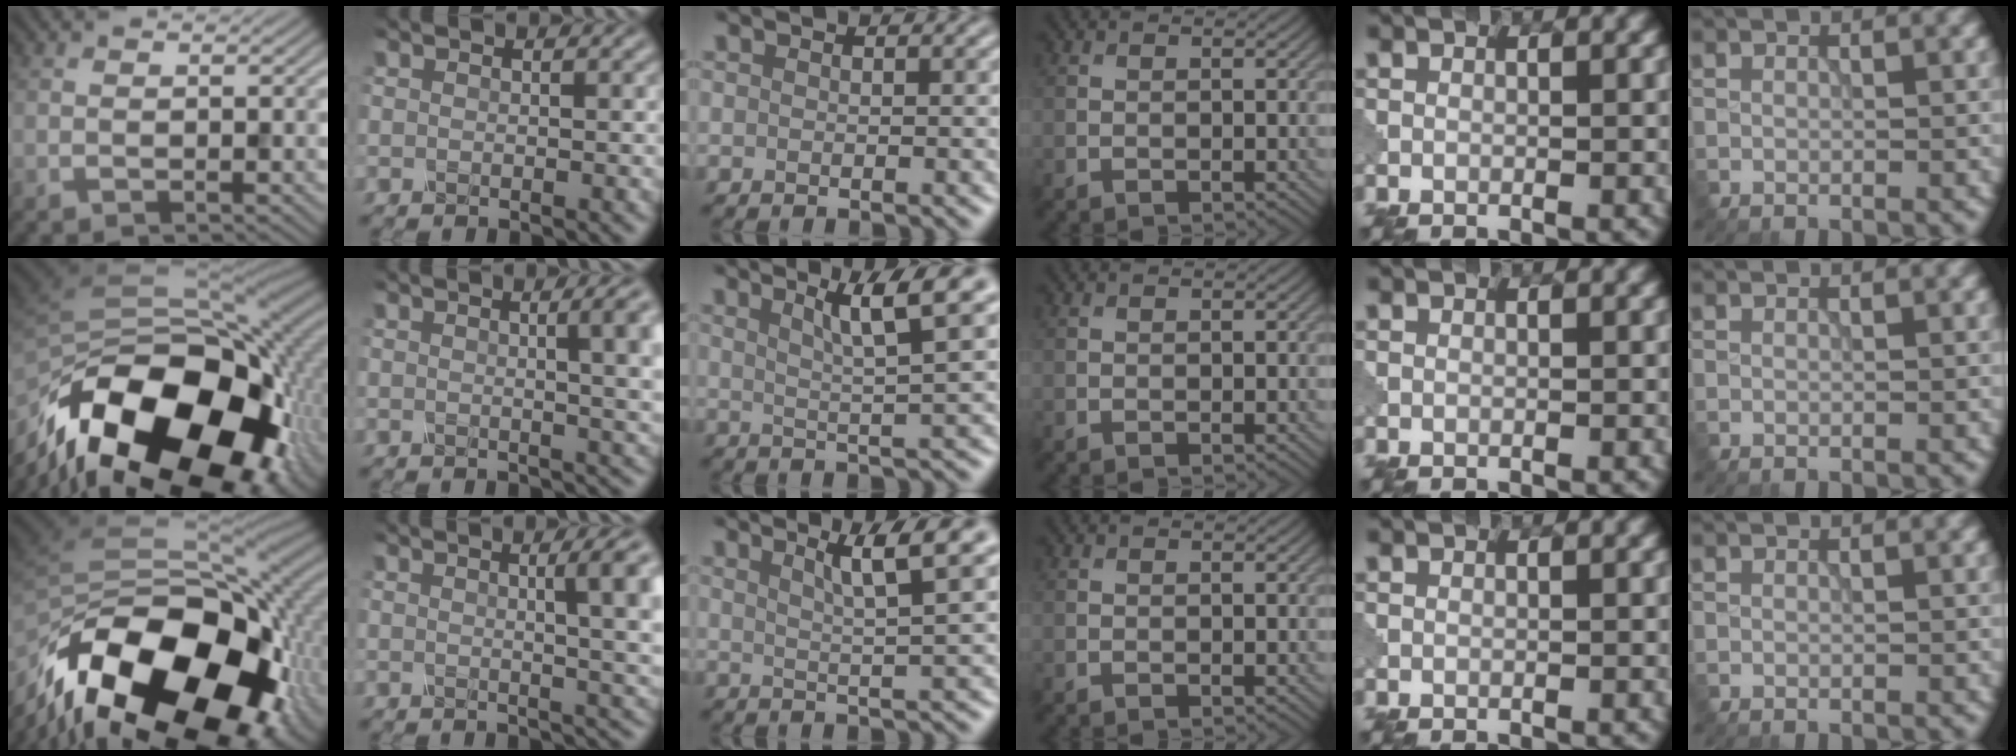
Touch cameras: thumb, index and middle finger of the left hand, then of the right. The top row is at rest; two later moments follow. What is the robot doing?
{"motion": "shake", "object": "salt shaker"}